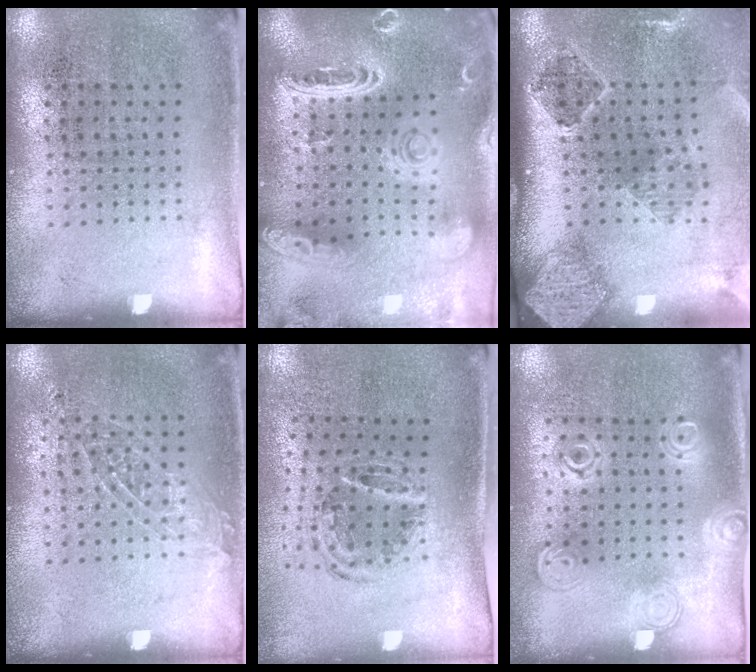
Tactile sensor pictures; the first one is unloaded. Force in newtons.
{"total": 3.7, "press": 2.9, "slide": 2.2}
{"total": 2.8, "press": 1.9, "slide": 2.1}
{"total": 1.0, "press": 1.0, "slide": 0.3}
{"total": 0.9, "press": 0.9, "slide": 0.2}
{"total": 1.4, "press": 1.3, "slide": 0.4}